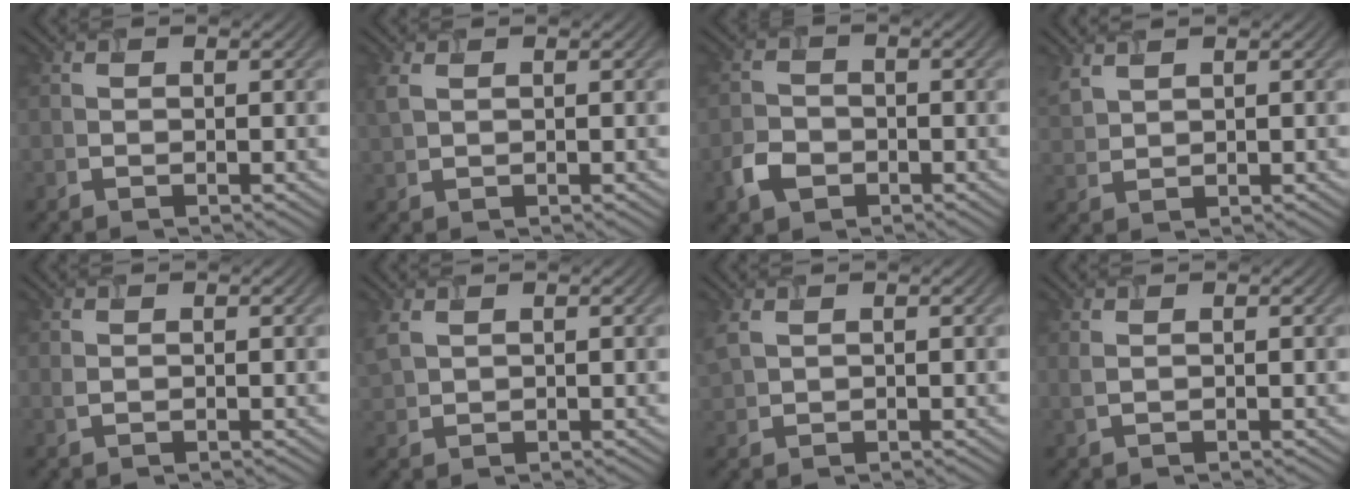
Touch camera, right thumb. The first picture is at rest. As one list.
[{"total": 1.7, "force": [0.8, 0.9, 1.2], "torque": [-0.040, 0.002, 0.019]}, {"total": 3.5, "force": [-1.9, 2.5, 1.6], "torque": [-0.039, -0.005, -0.043]}, {"total": 2.7, "force": [2.1, 1.0, 1.4], "torque": [-0.044, 0.006, 0.052]}, {"total": 0.6, "force": [0.3, 0.2, 0.4], "torque": [-0.015, 0.000, 0.007]}, {"total": 2.8, "force": [1.6, 1.5, 1.8], "torque": [-0.061, 0.006, 0.039]}, {"total": 2.8, "force": [1.5, 1.5, 1.9], "torque": [-0.063, 0.006, 0.036]}, {"total": 1.0, "force": [0.5, 0.2, 0.8], "torque": [-0.021, 0.000, 0.012]}]